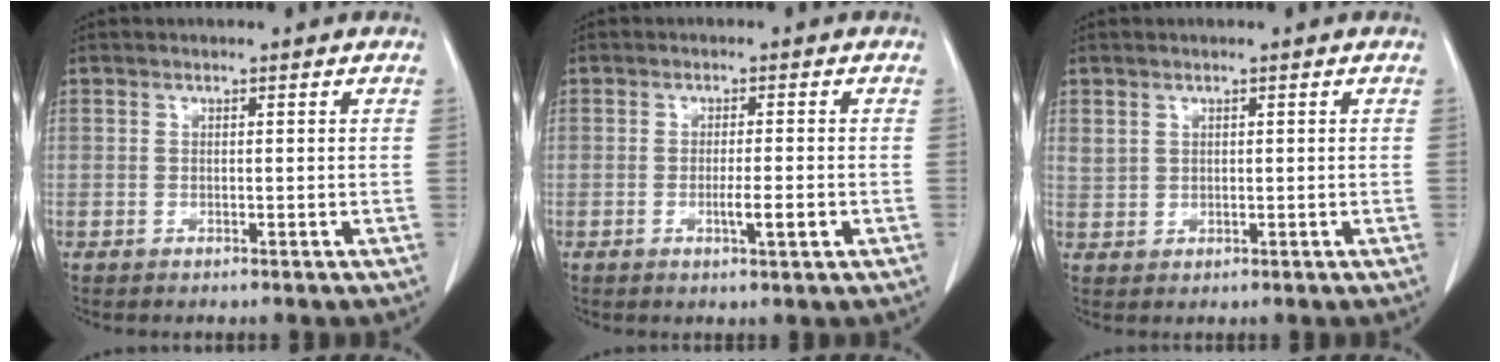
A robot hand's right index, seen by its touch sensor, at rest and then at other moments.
{"total": 3.2, "force": [-0.9, 0.2, 3.1], "torque": [-0.052, -0.004, -0.014]}
{"total": 1.8, "force": [1.1, 1.3, 0.6], "torque": [-0.011, 0.004, 0.027]}